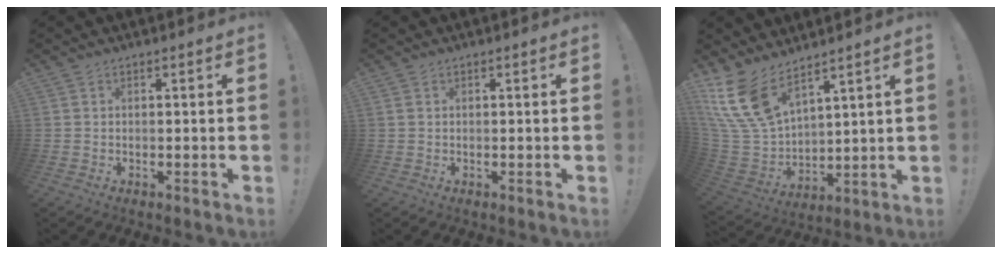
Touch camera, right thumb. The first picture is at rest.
{"total": 0.6, "force": [0.3, 0.5, 0.2], "torque": [-0.009, 0.003, 0.007]}
{"total": 15.7, "force": [10.7, 7.5, 8.7], "torque": [-0.188, -0.073, 0.201]}